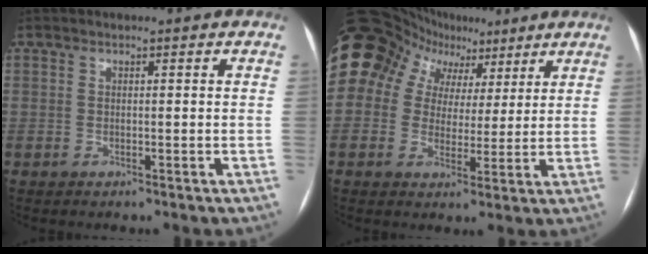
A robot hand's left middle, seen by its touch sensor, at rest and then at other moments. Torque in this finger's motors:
{"motor_torque": [1.99, -0.16, 1.05, 0.21]}